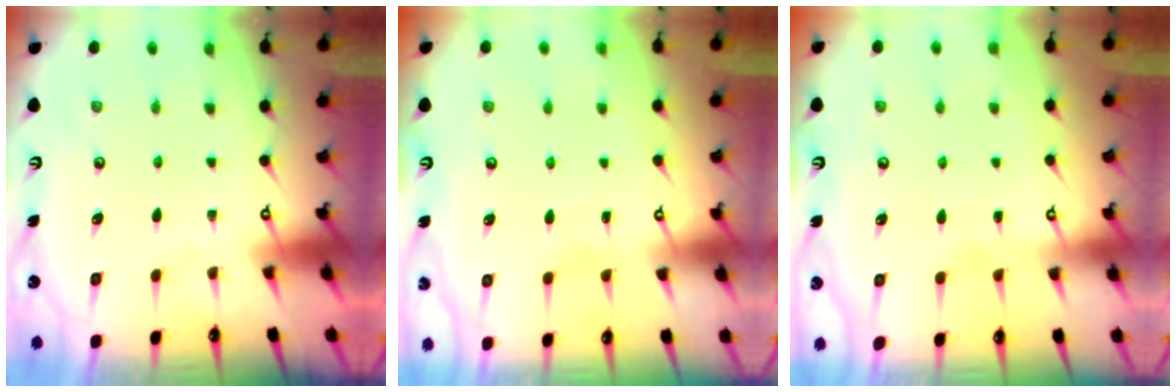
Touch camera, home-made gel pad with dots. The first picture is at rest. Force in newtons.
{"total": 3.1, "press": 3.1, "slide": 0.4}
{"total": 3.1, "press": 3.1, "slide": 0.3}